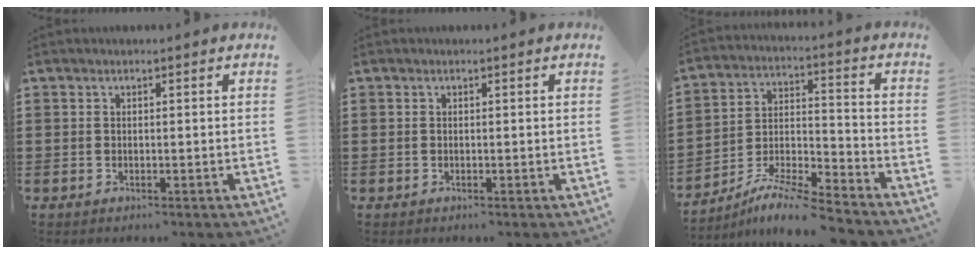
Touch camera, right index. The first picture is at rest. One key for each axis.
{"total": 0.0}
{"total": 8.2, "fx": -7.8, "fy": 0.2, "fz": 2.6, "tx": -0.051, "ty": 0.005, "tz": -0.156}